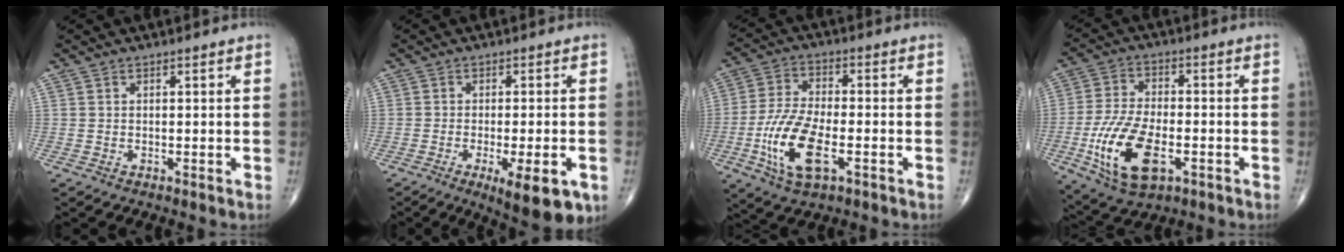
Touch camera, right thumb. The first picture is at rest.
{"total": 10.9, "force": [-4.4, 3.3, 9.4], "torque": [-0.123, -0.007, -0.056]}
{"total": 13.2, "force": [-4.2, 5.8, 11.1], "torque": [-0.228, 0.011, -0.077]}
{"total": 15.2, "force": [-4.8, 7.6, 12.2], "torque": [-0.238, 0.007, -0.081]}